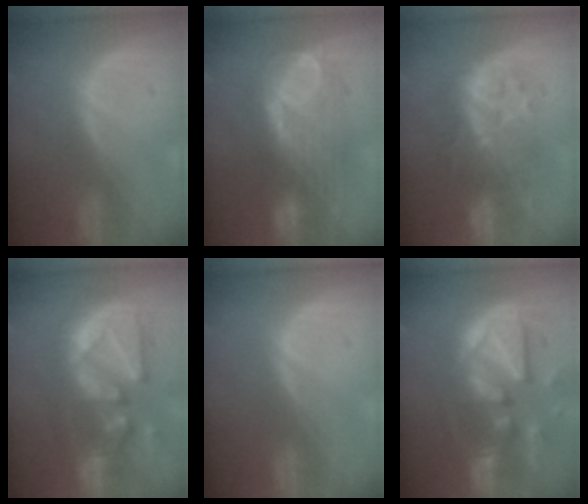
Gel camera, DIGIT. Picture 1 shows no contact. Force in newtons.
{"total": 8.3, "press": 8.3, "slide": 0.2}
{"total": 8.5, "press": 8.4, "slide": 1.3}
{"total": 12.5, "press": 11.0, "slide": 5.9}
{"total": 0.0}
{"total": 13.3, "press": 11.4, "slide": 6.7}